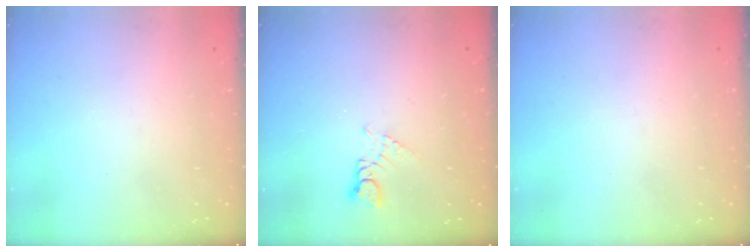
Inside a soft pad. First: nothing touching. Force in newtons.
{"total": 1.6, "press": 1.6, "slide": 0.2}
{"total": 0.0}